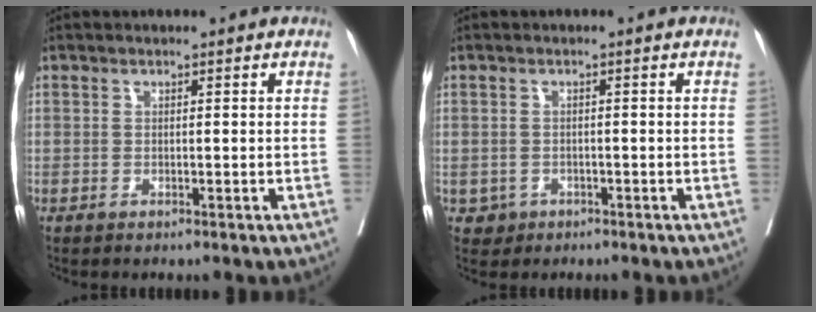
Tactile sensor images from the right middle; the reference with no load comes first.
{"total": 1.8, "force": [-0.8, 1.6, 0.1], "torque": [0.000, 0.007, -0.010]}